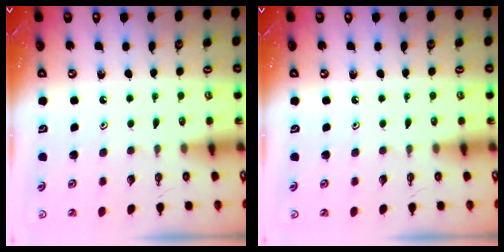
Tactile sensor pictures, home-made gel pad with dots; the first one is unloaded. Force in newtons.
{"total": 0.0}